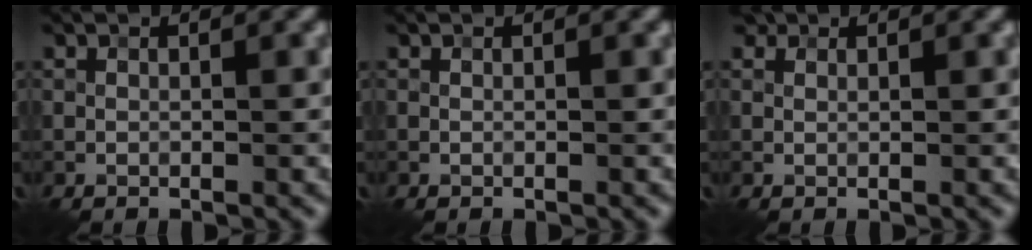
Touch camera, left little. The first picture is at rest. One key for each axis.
{"total": 0.0}
{"total": 1.2, "fx": 0.9, "fy": 0.6, "fz": 0.3, "tx": -0.009, "ty": -0.001, "tz": 0.008}